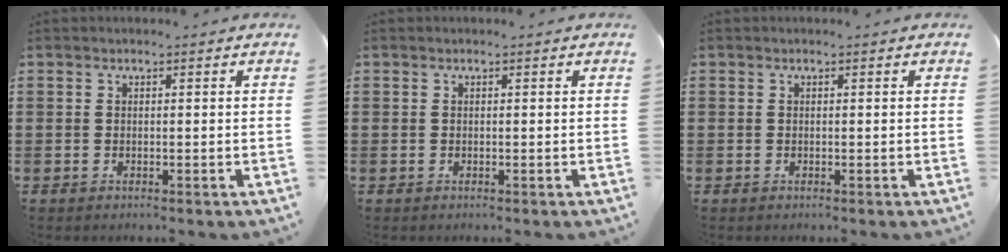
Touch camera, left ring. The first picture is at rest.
{"total": 0.0}
{"total": 0.0}